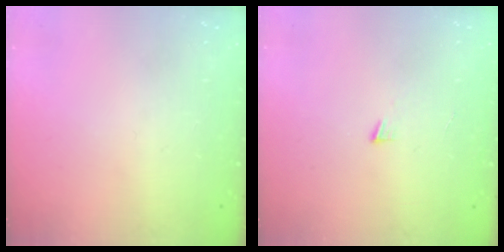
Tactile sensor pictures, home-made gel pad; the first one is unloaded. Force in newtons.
{"total": 3.1, "press": 3.1, "slide": 0.4}